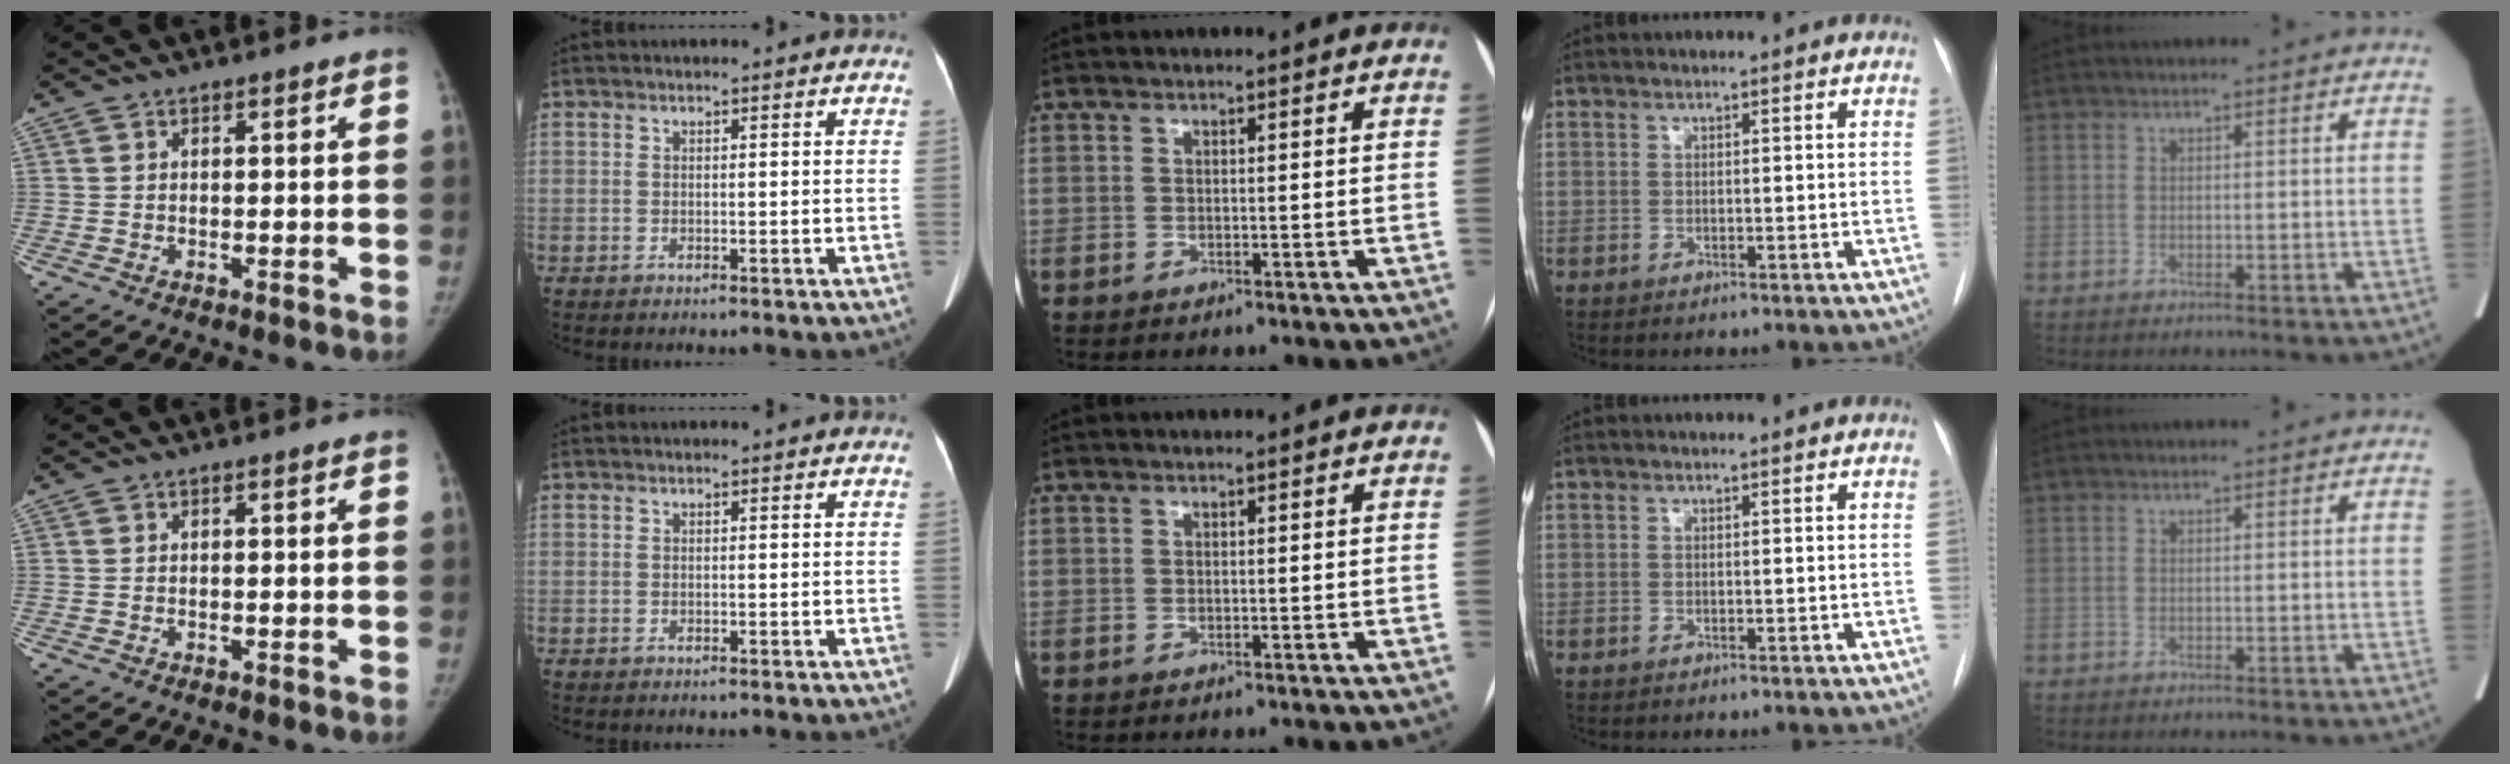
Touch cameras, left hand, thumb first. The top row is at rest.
{}